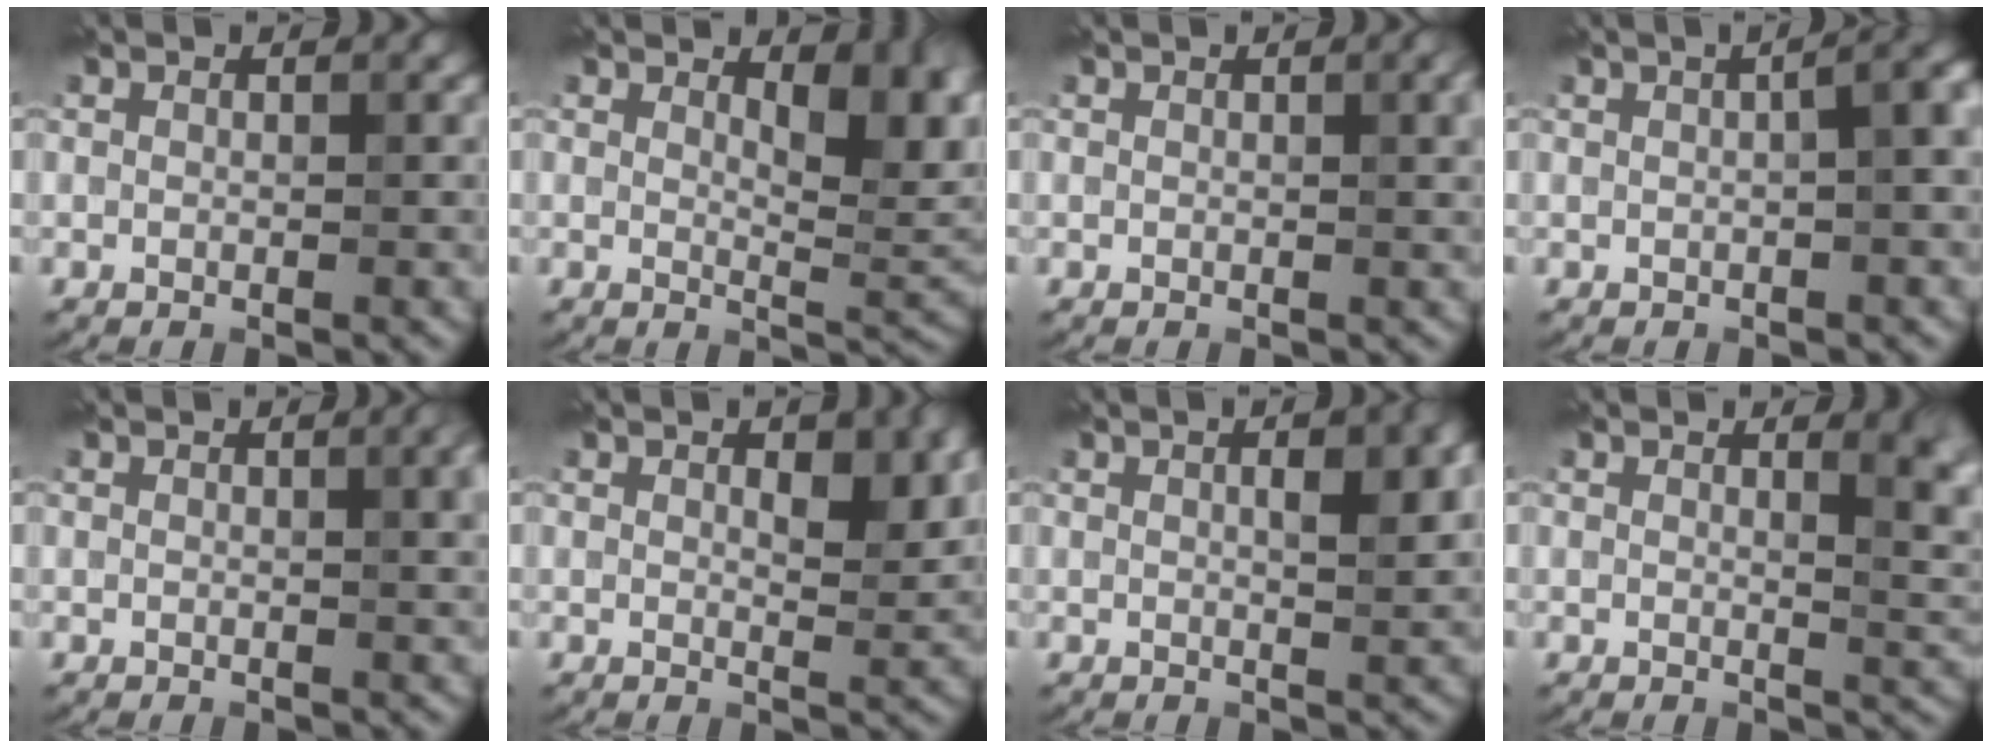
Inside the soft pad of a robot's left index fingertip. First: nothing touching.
{"total": 5.6, "force": [2.2, 2.3, 4.6], "torque": [-0.060, -0.010, 0.037]}
{"total": 2.6, "force": [0.8, 0.9, 2.3], "torque": [-0.030, 0.003, 0.012]}
{"total": 5.7, "force": [0.5, 2.4, 5.2], "torque": [-0.033, 0.024, 0.002]}
{"total": 4.1, "force": [1.1, 1.6, 3.5], "torque": [-0.035, 0.003, 0.021]}
{"total": 3.5, "force": [1.2, 1.5, 2.9], "torque": [-0.040, -0.005, 0.022]}
{"total": 3.8, "force": [0.9, 1.2, 3.5], "torque": [-0.052, 0.004, 0.015]}
{"total": 4.9, "force": [1.9, 1.9, 4.1], "torque": [-0.035, -0.004, 0.031]}